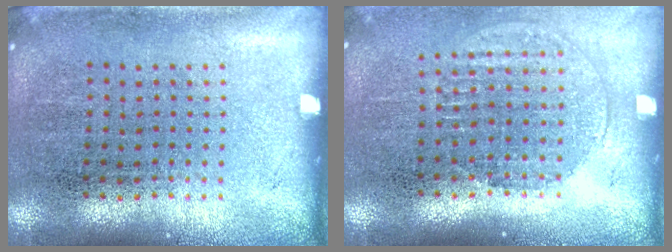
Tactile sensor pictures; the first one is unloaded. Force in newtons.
{"total": 1.3, "press": 1.1, "slide": 0.5}